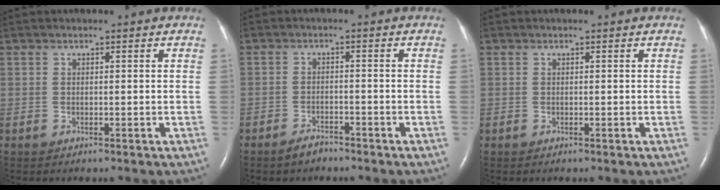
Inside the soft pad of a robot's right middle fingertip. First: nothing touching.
{"total": 2.4, "force": [-2.1, 0.8, 0.9], "torque": [-0.025, -0.002, -0.035]}
{"total": 0.0}